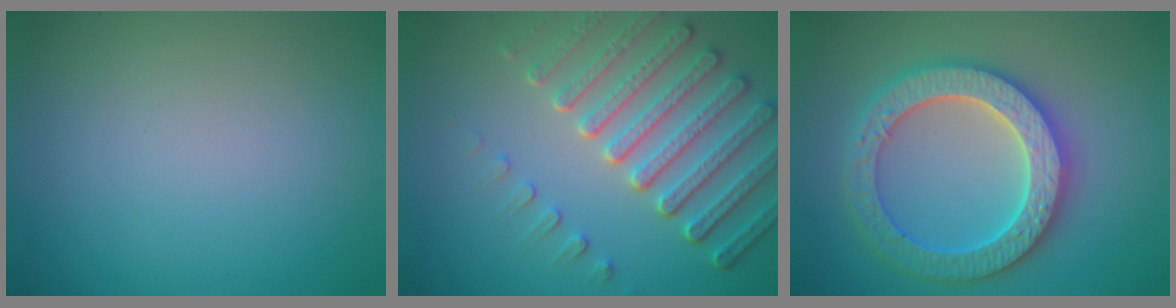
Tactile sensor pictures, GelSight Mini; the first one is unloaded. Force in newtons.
{"total": 6.7, "press": 5.4, "slide": 4.1}
{"total": 6.5, "press": 6.3, "slide": 1.5}